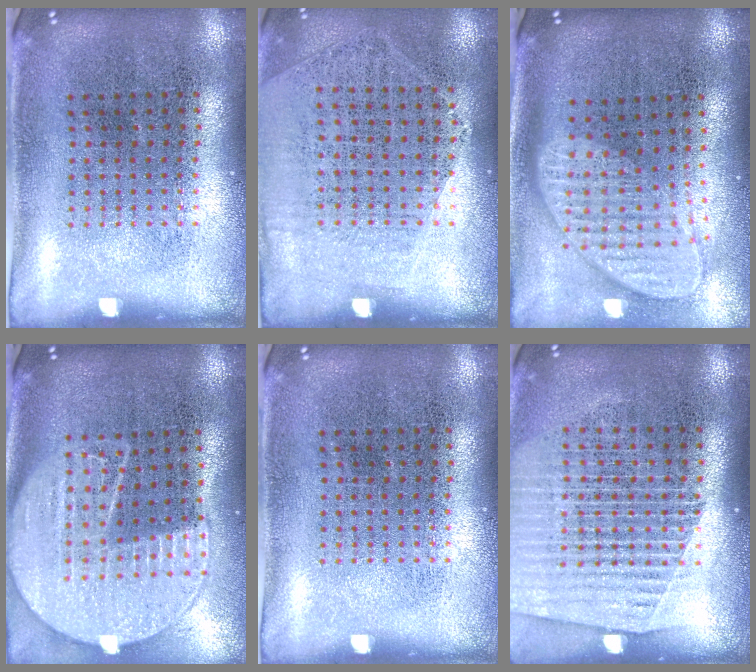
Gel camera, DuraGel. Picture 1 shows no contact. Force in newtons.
{"total": 1.2, "press": 1.0, "slide": 0.7}
{"total": 2.0, "press": 1.6, "slide": 1.2}
{"total": 2.1, "press": 1.9, "slide": 1.0}
{"total": 0.0}
{"total": 1.6, "press": 1.5, "slide": 0.5}